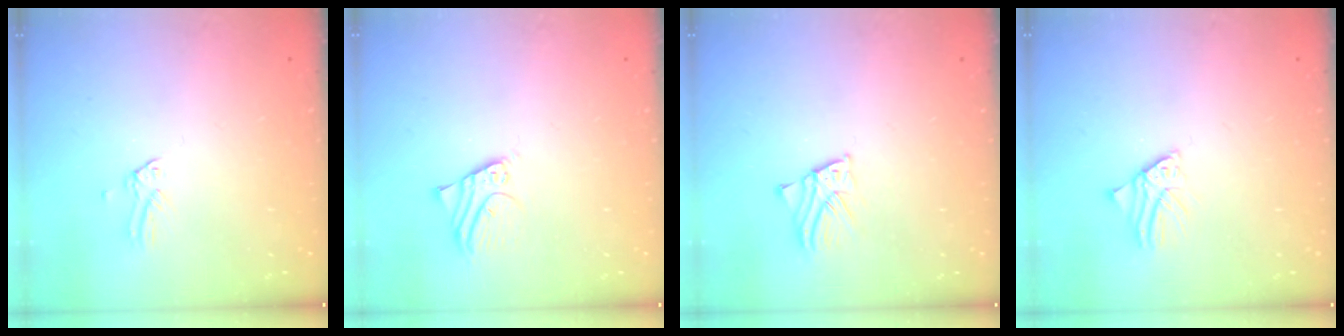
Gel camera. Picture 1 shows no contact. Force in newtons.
{"total": 2.7, "press": 2.7, "slide": 0.2}
{"total": 2.6, "press": 2.6, "slide": 0.1}
{"total": 2.0, "press": 2.0, "slide": 0.2}